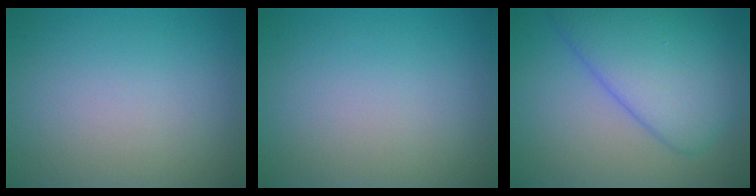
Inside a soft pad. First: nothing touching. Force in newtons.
{"total": 0.0}
{"total": 7.2, "press": 7.2, "slide": 0.1}